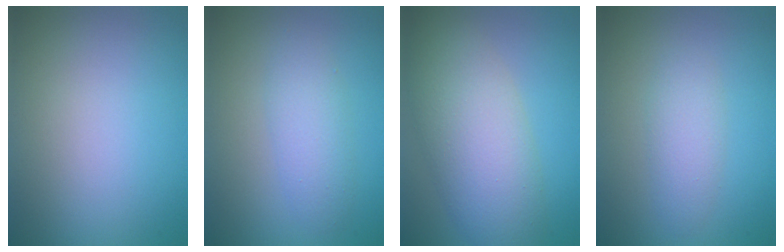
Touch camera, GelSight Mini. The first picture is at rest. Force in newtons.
{"total": 2.7, "press": 2.7, "slide": 0.1}
{"total": 7.5, "press": 7.5, "slide": 0.3}
{"total": 2.4, "press": 2.4, "slide": 0.0}